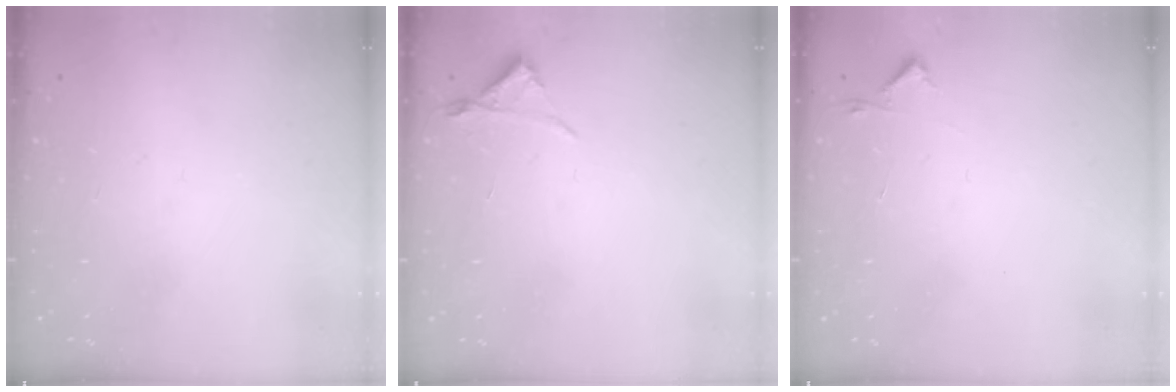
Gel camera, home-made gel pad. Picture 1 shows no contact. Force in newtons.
{"total": 3.0, "press": 2.9, "slide": 0.5}
{"total": 2.7, "press": 2.6, "slide": 0.4}